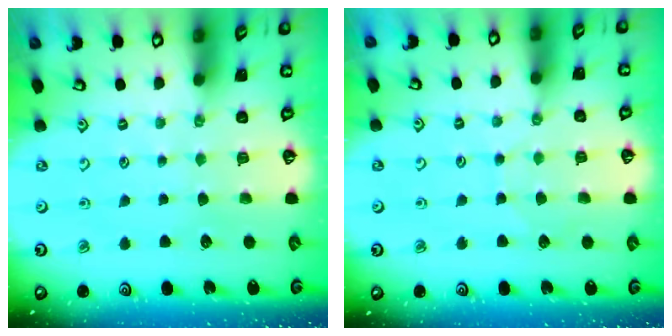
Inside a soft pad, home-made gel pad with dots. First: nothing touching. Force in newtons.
{"total": 4.7, "press": 4.6, "slide": 0.5}